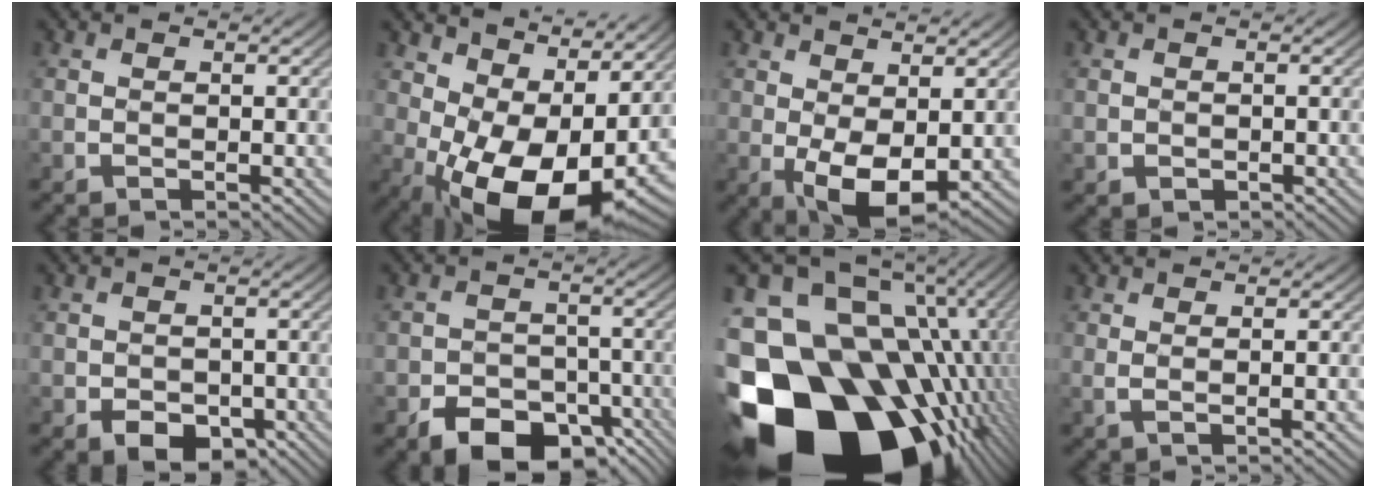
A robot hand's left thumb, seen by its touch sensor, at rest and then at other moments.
{"total": 11.4, "force": [0.4, 6.7, 9.2], "torque": [-0.127, 0.002, 0.013]}
{"total": 7.1, "force": [0.9, 4.1, 5.8], "torque": [-0.111, -0.004, 0.018]}
{"total": 0.7, "force": [-0.3, 0.6, 0.0], "torque": [-0.017, 0.001, -0.006]}
{"total": 3.5, "force": [-2.1, 2.4, 1.5], "torque": [-0.039, -0.005, -0.042]}
{"total": 8.6, "force": [-6.0, 5.3, 3.2], "torque": [-0.027, -0.025, -0.118]}
{"total": 21.6, "force": [-9.9, 14.2, 12.9], "torque": [-0.241, -0.040, -0.146]}
{"total": 0.6, "force": [0.5, 0.0, 0.3], "torque": [-0.002, -0.003, 0.012]}